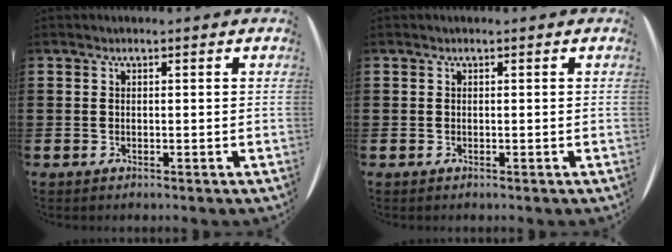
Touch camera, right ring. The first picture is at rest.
{"total": 0.0}